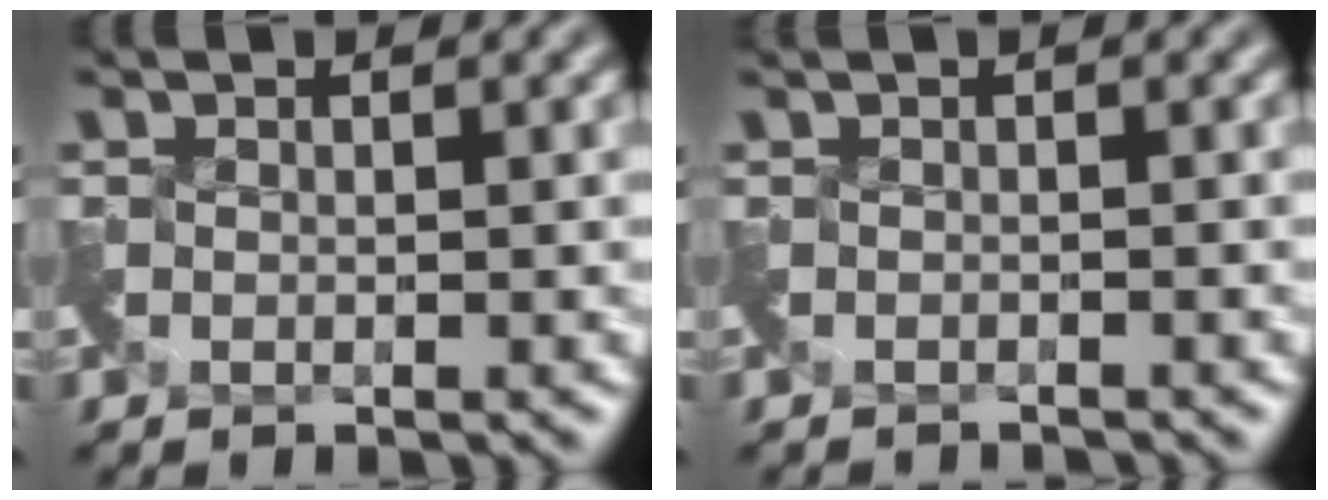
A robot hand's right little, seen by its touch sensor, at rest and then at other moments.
{"total": 1.3, "force": [-1.2, 0.2, 0.3], "torque": [-0.008, -0.020, -0.022]}